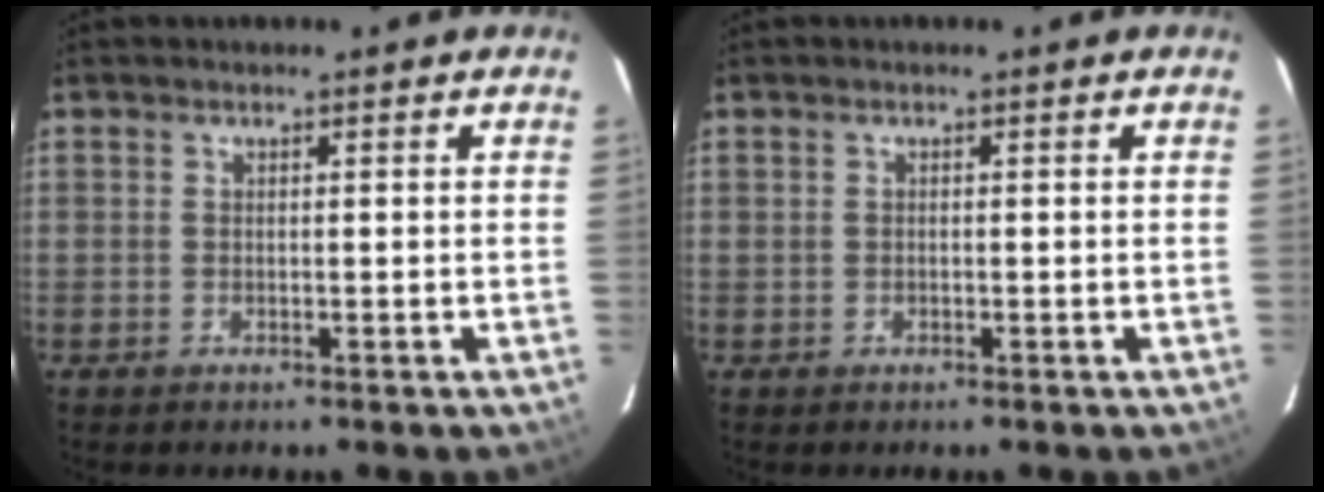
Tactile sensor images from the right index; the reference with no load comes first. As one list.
[{"total": 0.0}]